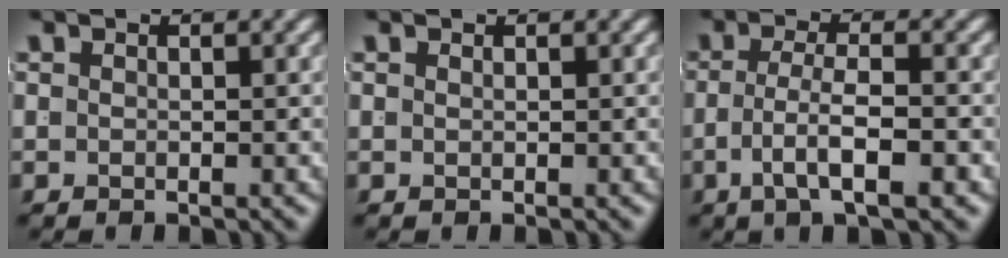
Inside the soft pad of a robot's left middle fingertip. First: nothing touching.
{"total": 0.6, "force": [0.1, -0.6, 0.0], "torque": [0.003, -0.003, 0.006]}
{"total": 4.0, "force": [-1.7, 0.6, 3.6], "torque": [-0.055, -0.010, -0.022]}